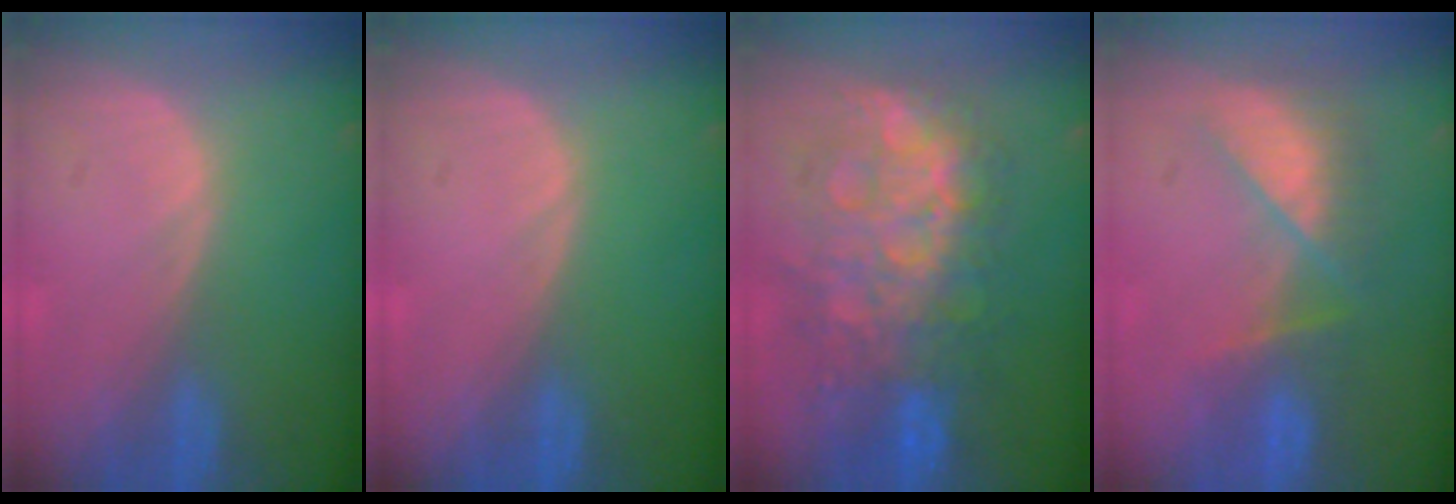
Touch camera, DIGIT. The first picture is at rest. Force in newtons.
{"total": 0.0}
{"total": 12.2, "press": 12.2, "slide": 1.3}
{"total": 8.1, "press": 7.1, "slide": 4.0}